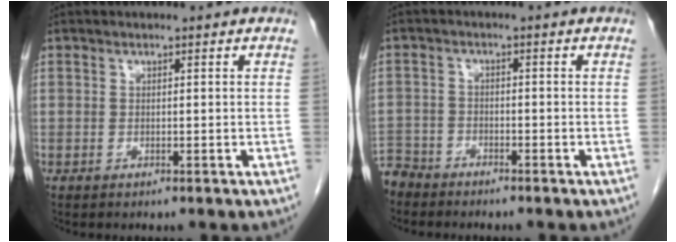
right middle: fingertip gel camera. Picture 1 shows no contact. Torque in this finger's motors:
{"motor_torque": [1.03, -0.84, 0.45, 0.02]}